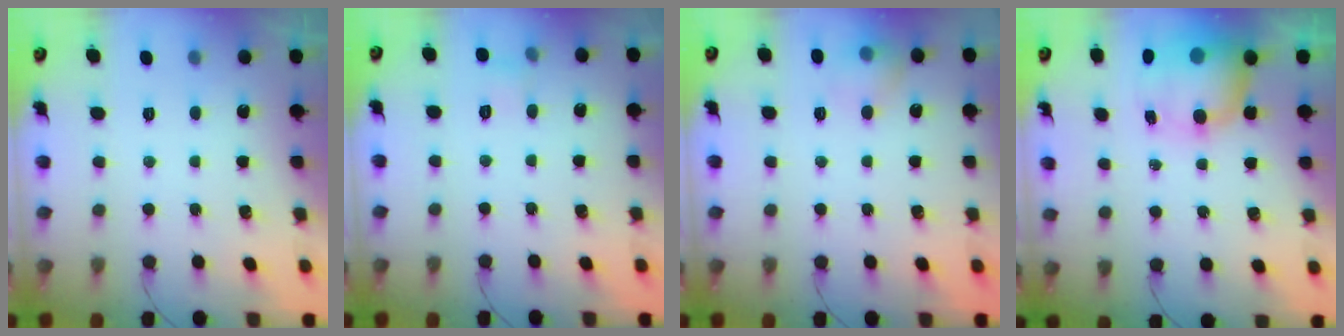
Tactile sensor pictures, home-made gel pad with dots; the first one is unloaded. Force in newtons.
{"total": 3.7, "press": 3.5, "slide": 1.2}
{"total": 7.3, "press": 7.2, "slide": 1.1}
{"total": 8.9, "press": 8.7, "slide": 1.7}